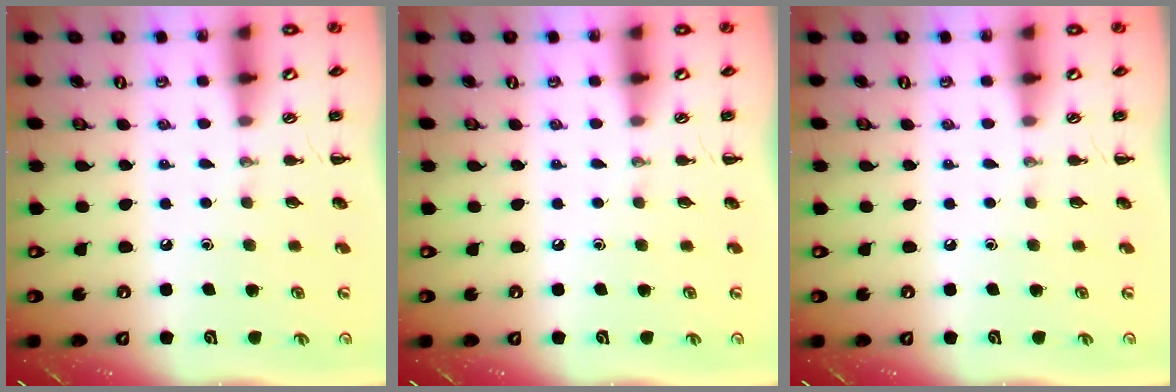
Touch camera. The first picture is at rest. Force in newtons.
{"total": 0.0}
{"total": 0.0}